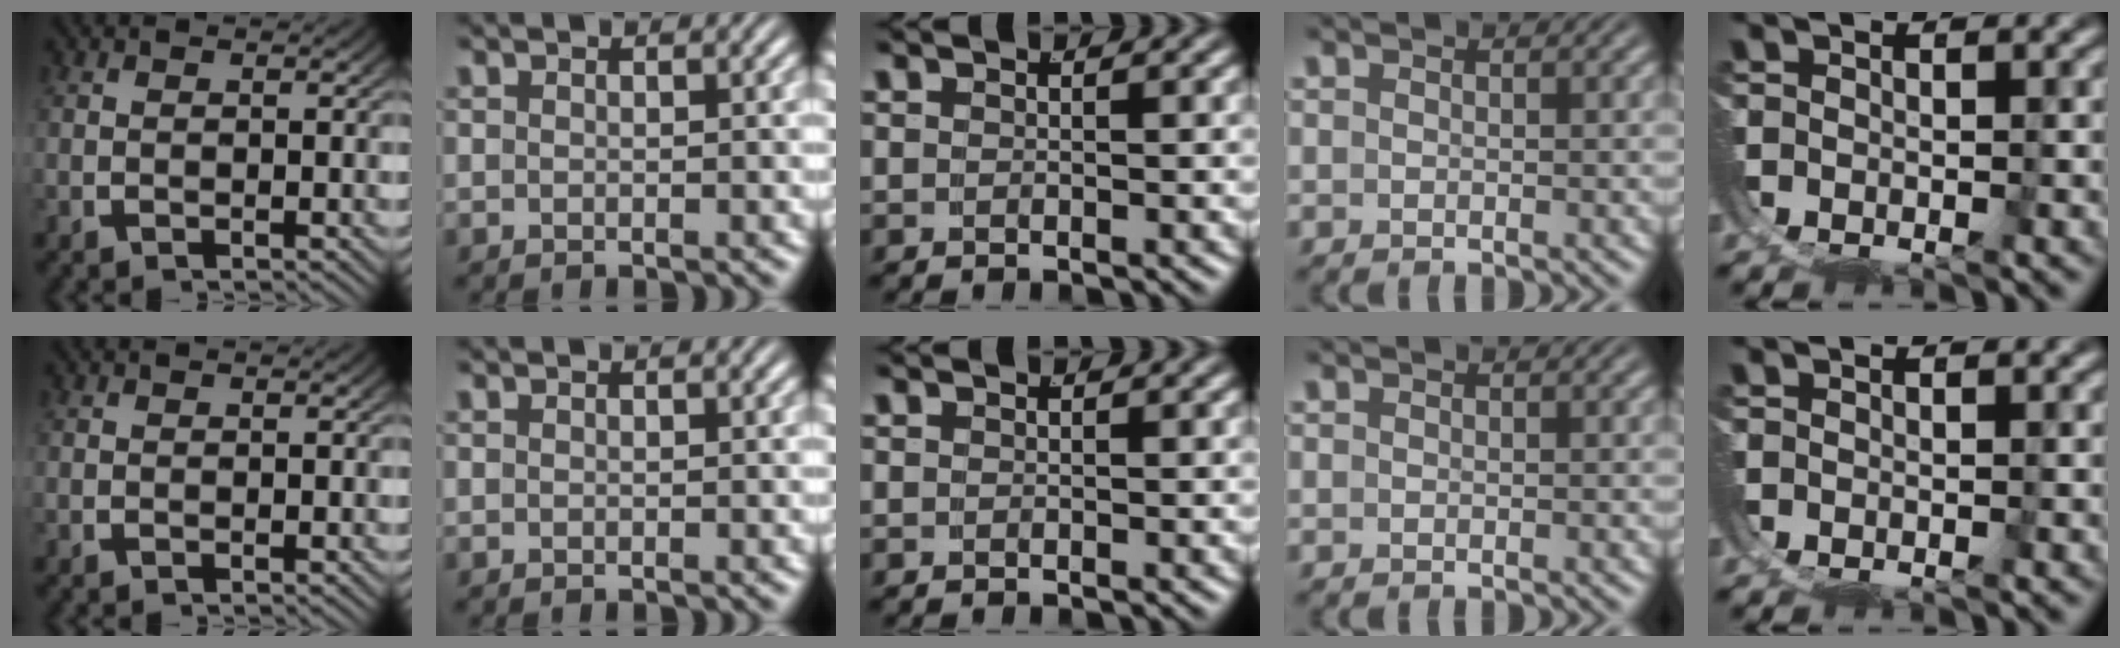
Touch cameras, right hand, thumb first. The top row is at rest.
{}